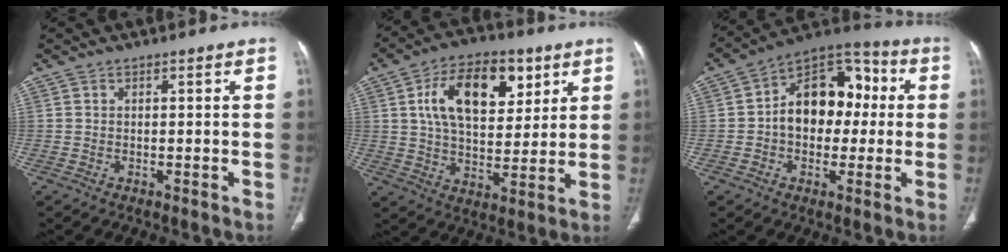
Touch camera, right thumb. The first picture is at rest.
{"total": 16.9, "force": [6.2, 9.6, 12.5], "torque": [-0.171, -0.013, 0.105]}
{"total": 16.0, "force": [0.8, 11.0, 11.6], "torque": [-0.128, 0.042, 0.000]}